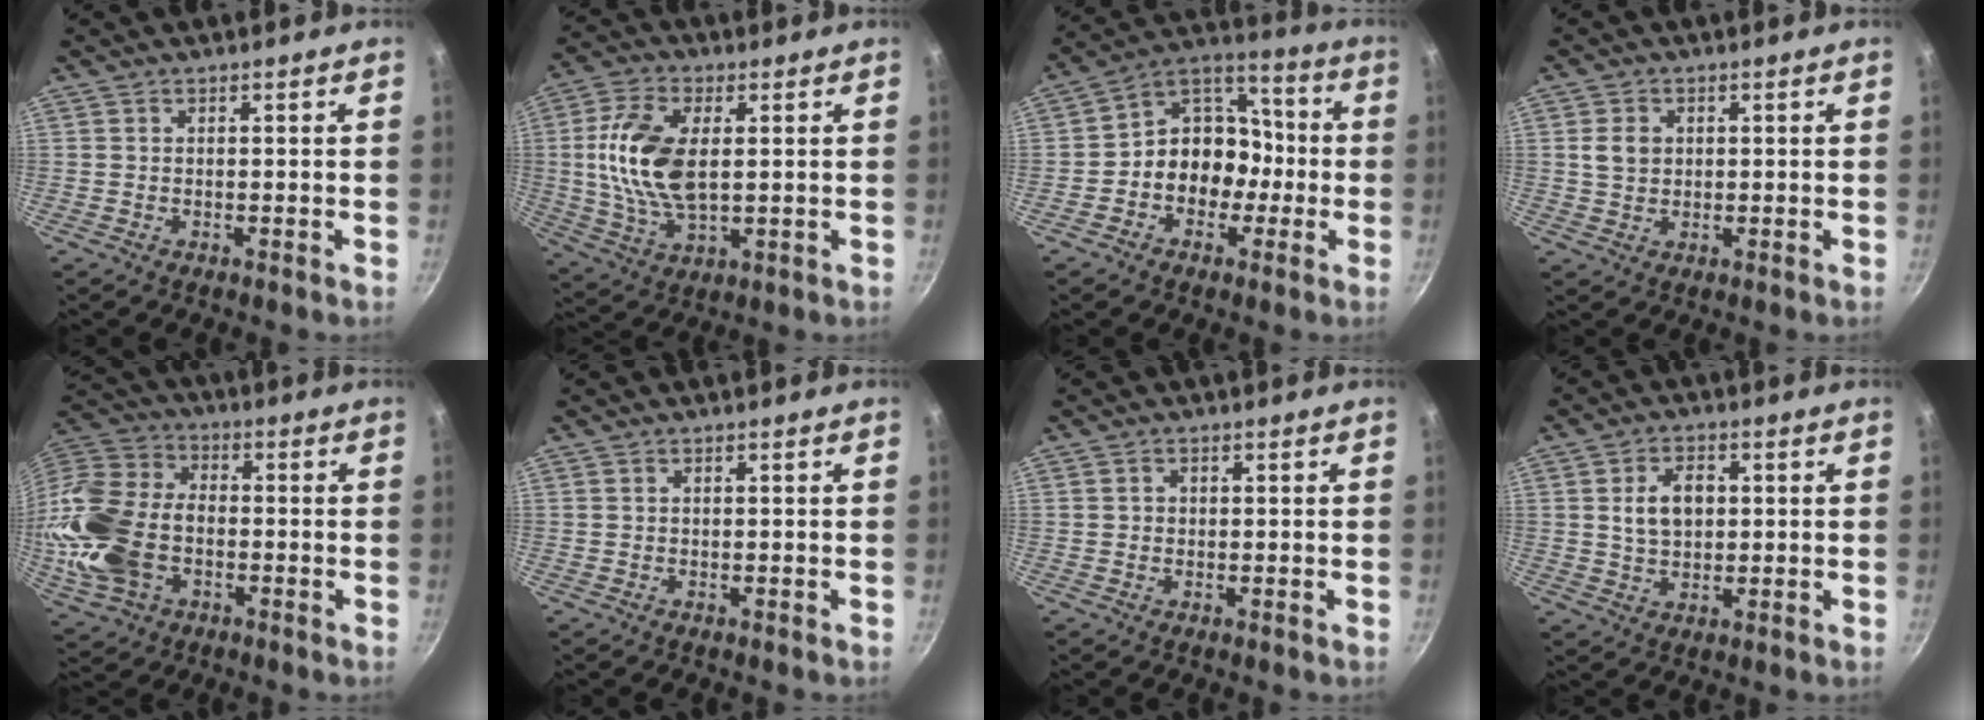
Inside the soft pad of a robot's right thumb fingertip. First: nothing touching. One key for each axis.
{"total": 14.3, "fx": 1.6, "fy": 7.8, "fz": 11.9, "tx": -0.227, "ty": 0.003, "tz": 0.031}
{"total": 12.5, "fx": -2.8, "fy": 10.3, "fz": 6.4, "tx": -0.039, "ty": 0.056, "tz": -0.062}
{"total": 3.9, "fx": 0.7, "fy": 3.2, "fz": 2.1, "tx": -0.028, "ty": 0.002, "tz": 0.012}
{"total": 18.9, "fx": -3.9, "fy": 12.9, "fz": 13.3, "tx": -0.270, "ty": 0.030, "tz": -0.077}
{"total": 0.0}
{"total": 0.9, "fx": 0.0, "fy": 0.9, "fz": 0.3, "tx": -0.002, "ty": 0.003, "tz": -0.001}
{"total": 7.8, "fx": 1.1, "fy": 5.4, "fz": 5.5, "tx": -0.076, "ty": 0.005, "tz": 0.019}